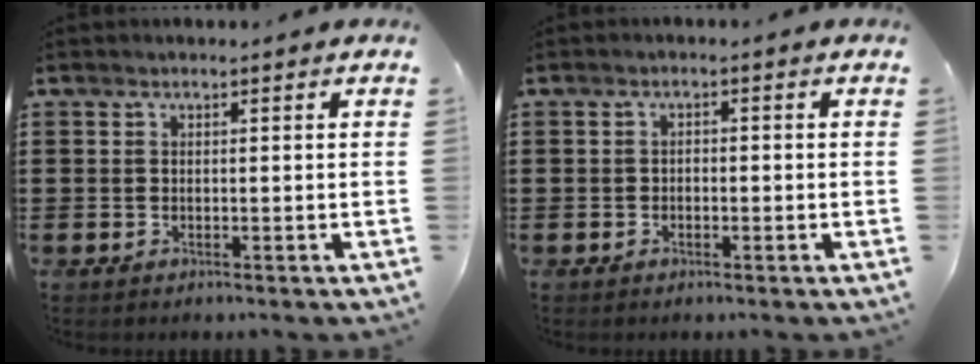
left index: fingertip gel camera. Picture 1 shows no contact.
{"total": 0.8, "force": [-0.7, 0.3, 0.4], "torque": [-0.011, -0.003, -0.013]}